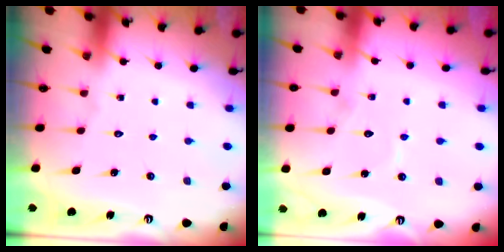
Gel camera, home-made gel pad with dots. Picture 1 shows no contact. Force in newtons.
{"total": 5.1, "press": 5.0, "slide": 0.4}